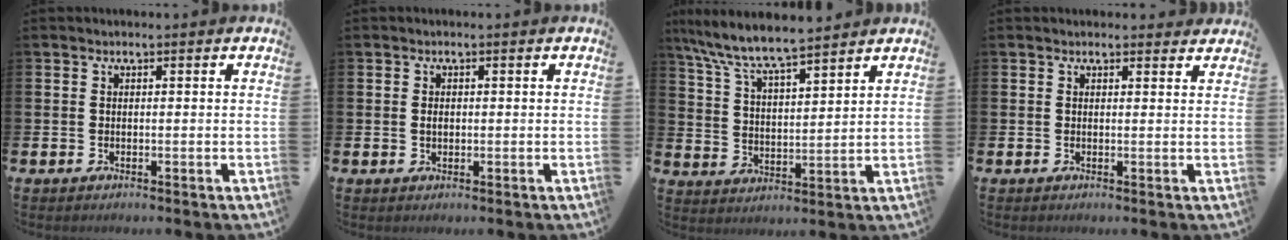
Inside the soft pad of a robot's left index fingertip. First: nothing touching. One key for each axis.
{"total": 1.0, "fx": 0.1, "fy": 0.7, "fz": 0.8, "tx": -0.006, "ty": 0.001, "tz": -0.002}
{"total": 8.1, "fx": 7.6, "fy": 0.8, "fz": 2.7, "tx": -0.083, "ty": -0.043, "tz": 0.135}
{"total": 1.0, "fx": 0.9, "fy": 0.3, "fz": 0.1, "tx": 0.008, "ty": -0.001, "tz": 0.015}